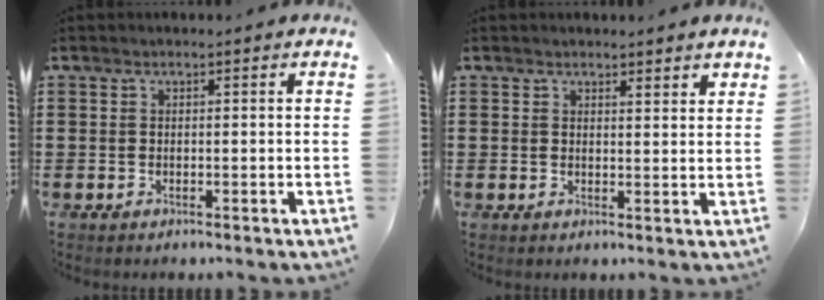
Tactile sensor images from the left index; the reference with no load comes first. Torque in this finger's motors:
{"motor_torque": [0.15, 0.06, 0.01, 0.04]}